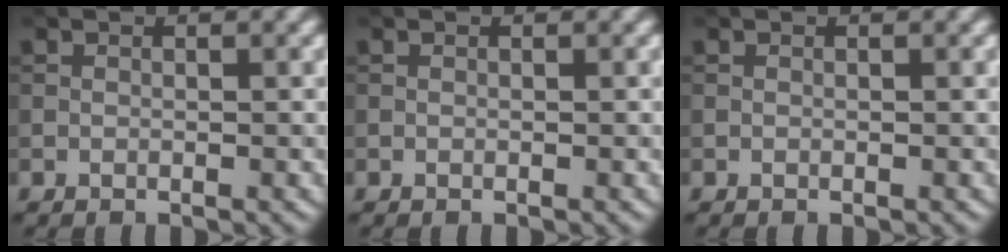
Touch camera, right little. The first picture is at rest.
{"total": 0.0}
{"total": 0.0}